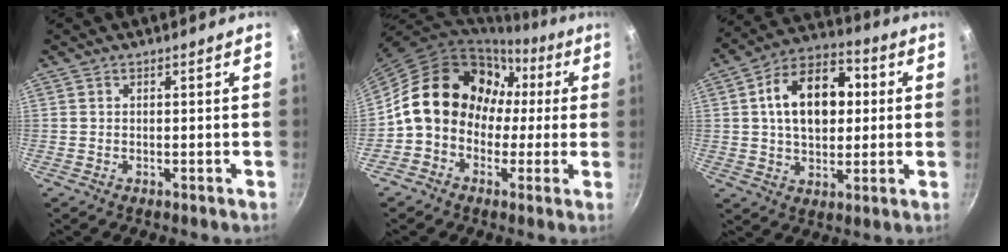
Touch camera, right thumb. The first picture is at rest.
{"total": 15.4, "force": [0.0, 13.0, 8.2], "torque": [-0.086, 0.052, -0.013]}
{"total": 16.6, "force": [2.5, 11.0, 12.1], "torque": [-0.156, 0.022, 0.029]}